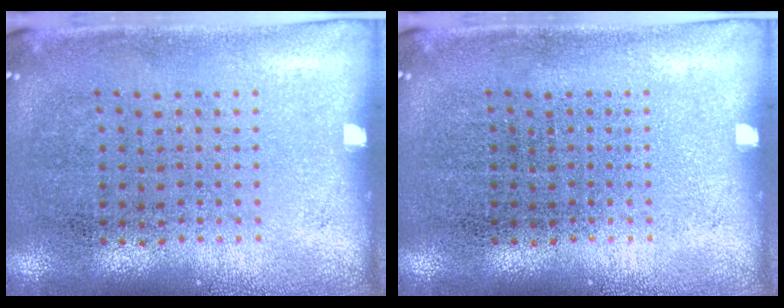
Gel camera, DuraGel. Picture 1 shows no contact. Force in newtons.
{"total": 0.0}